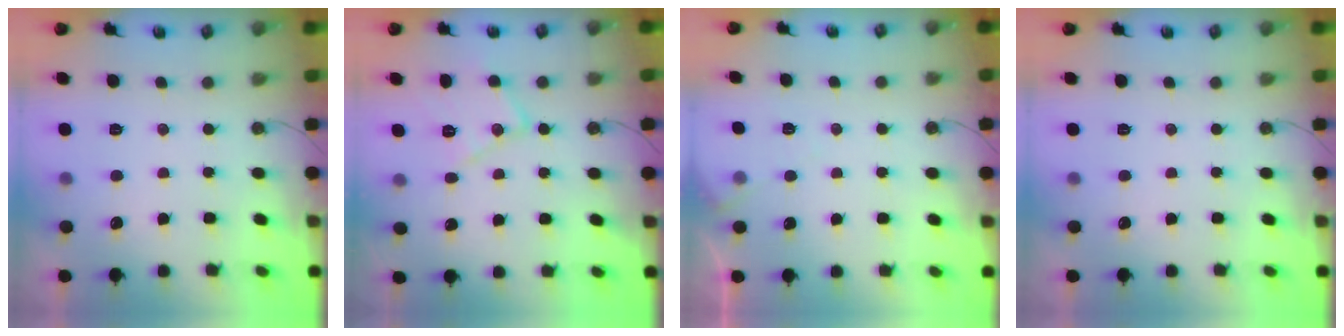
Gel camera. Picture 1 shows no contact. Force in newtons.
{"total": 11.6, "press": 11.6, "slide": 0.3}
{"total": 4.4, "press": 4.3, "slide": 0.7}
{"total": 0.0}